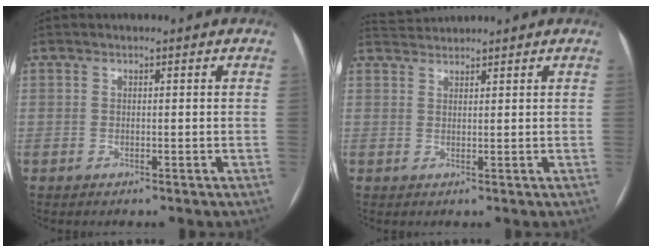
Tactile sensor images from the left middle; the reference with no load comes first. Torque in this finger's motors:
{"motor_torque": [0.08, -0.23, -0.18, -0.03]}